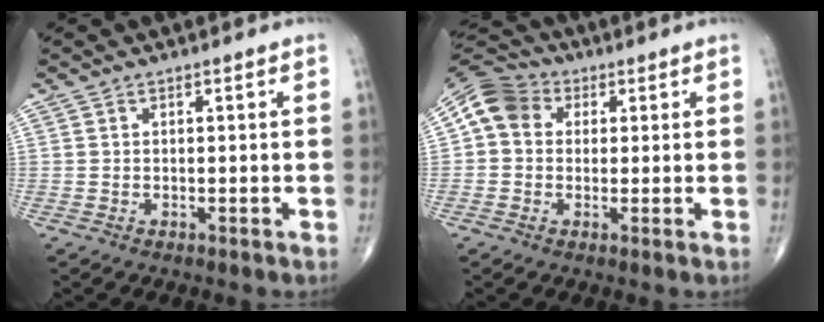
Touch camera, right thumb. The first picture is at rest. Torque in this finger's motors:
{"motor_torque": [0.04, 0.04, 0.17, -0.12, 0.07]}